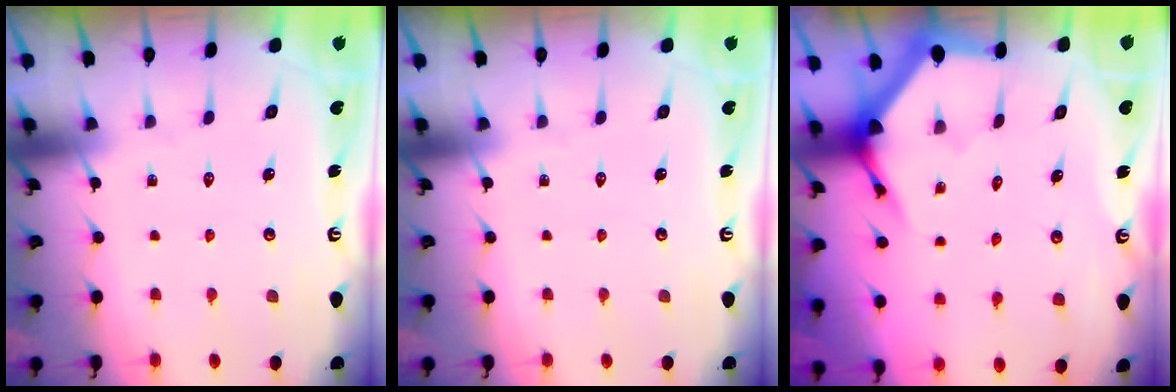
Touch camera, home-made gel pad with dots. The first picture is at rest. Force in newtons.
{"total": 0.0}
{"total": 3.9, "press": 3.8, "slide": 0.4}